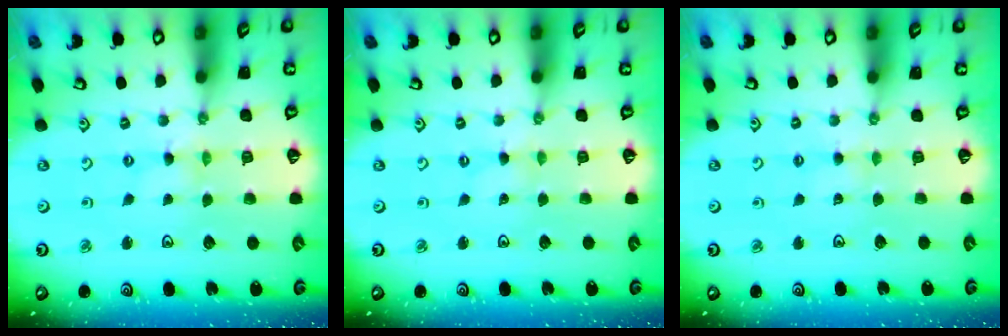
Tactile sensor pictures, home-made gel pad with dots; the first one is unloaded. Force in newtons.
{"total": 0.0}
{"total": 2.0, "press": 2.0, "slide": 0.3}